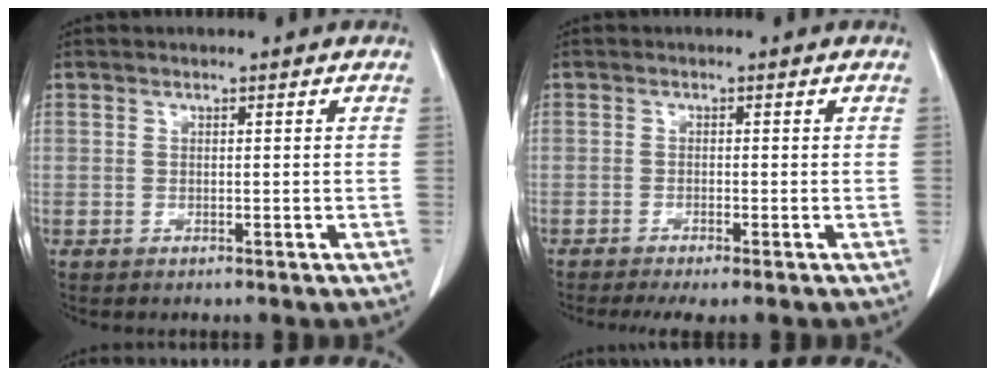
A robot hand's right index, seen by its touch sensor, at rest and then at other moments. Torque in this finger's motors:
{"motor_torque": [0.52, -0.44, 0.21, 0.05]}